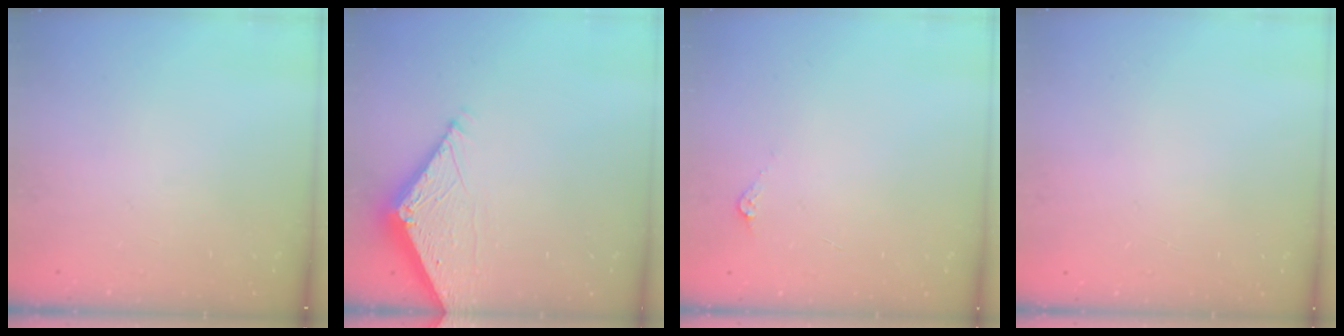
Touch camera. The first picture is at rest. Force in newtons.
{"total": 6.6, "press": 6.6, "slide": 0.1}
{"total": 4.8, "press": 4.8, "slide": 0.6}
{"total": 0.0}